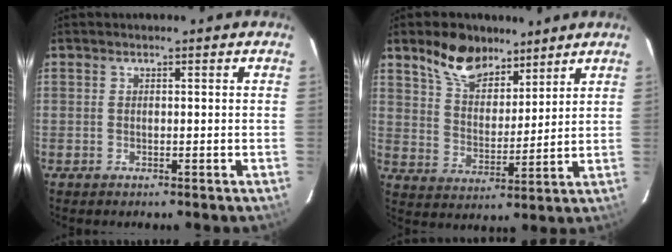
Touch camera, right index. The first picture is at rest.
{"total": 11.0, "force": [7.9, 5.6, 5.2], "torque": [-0.094, 0.018, 0.146]}